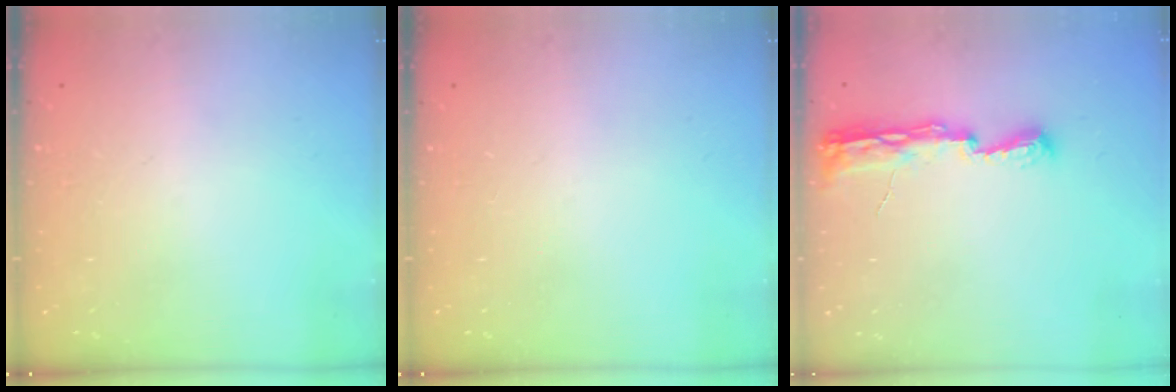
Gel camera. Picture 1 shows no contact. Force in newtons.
{"total": 0.0}
{"total": 7.9, "press": 7.8, "slide": 0.8}